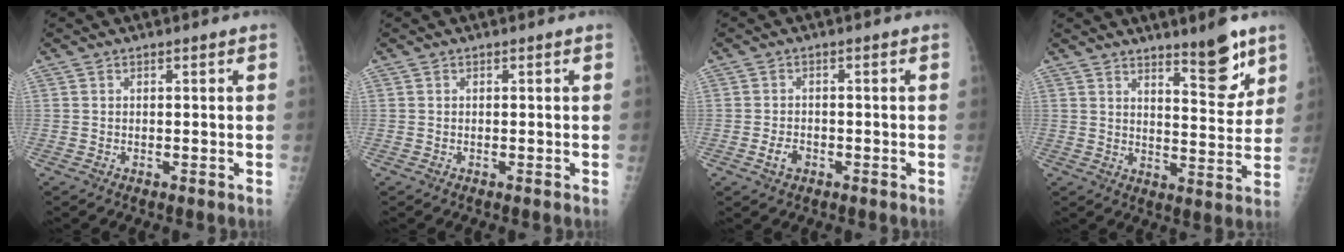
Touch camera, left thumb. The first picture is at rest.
{"total": 0.0}
{"total": 2.6, "force": [-1.2, 1.7, 1.5], "torque": [-0.027, 0.007, -0.020]}
{"total": 9.2, "force": [6.5, 2.3, 6.2], "torque": [-0.069, -0.054, 0.100]}